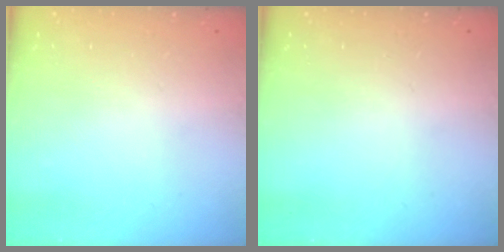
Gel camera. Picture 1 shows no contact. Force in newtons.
{"total": 0.0}